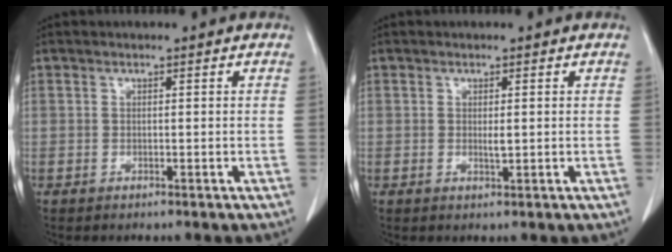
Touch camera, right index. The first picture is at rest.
{"total": 1.2, "force": [0.1, 0.2, 1.1], "torque": [-0.022, -0.003, 0.003]}